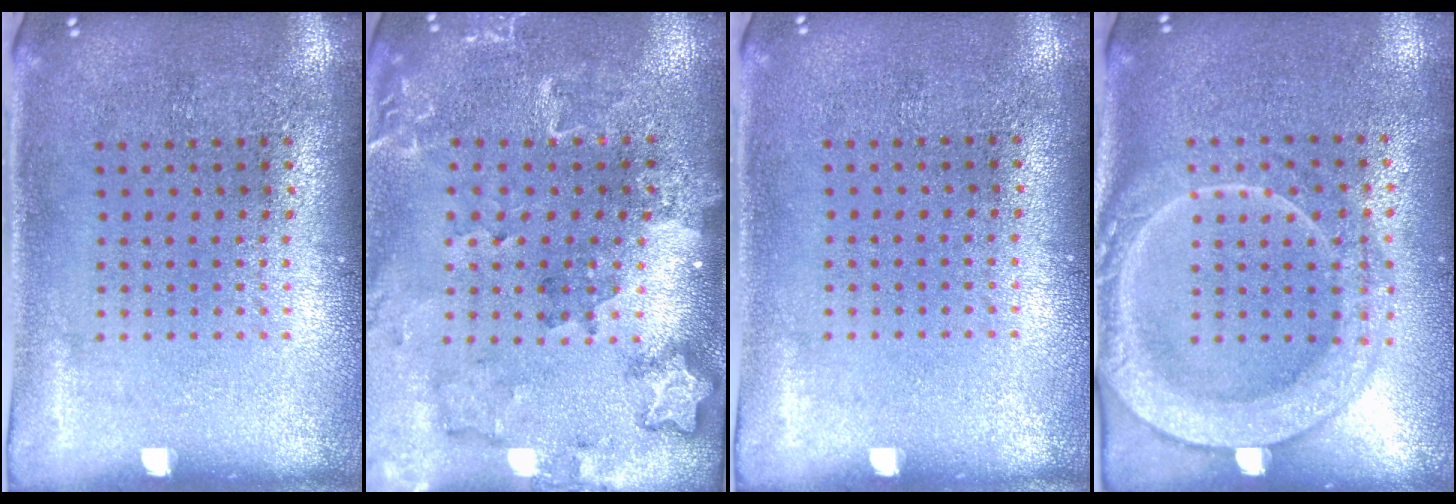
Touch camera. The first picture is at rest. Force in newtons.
{"total": 1.8, "press": 1.8, "slide": 0.2}
{"total": 0.0}
{"total": 2.3, "press": 2.1, "slide": 0.8}